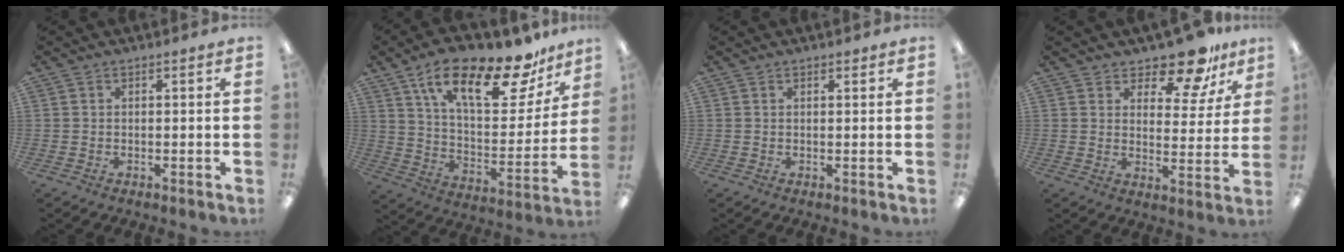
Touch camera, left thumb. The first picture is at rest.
{"total": 22.8, "force": [15.3, 8.3, 14.7], "torque": [-0.230, -0.087, 0.256]}
{"total": 0.7, "force": [0.6, 0.4, 0.2], "torque": [0.004, -0.003, 0.009]}
{"total": 11.9, "force": [10.0, 4.4, 4.7], "torque": [-0.066, -0.073, 0.180]}